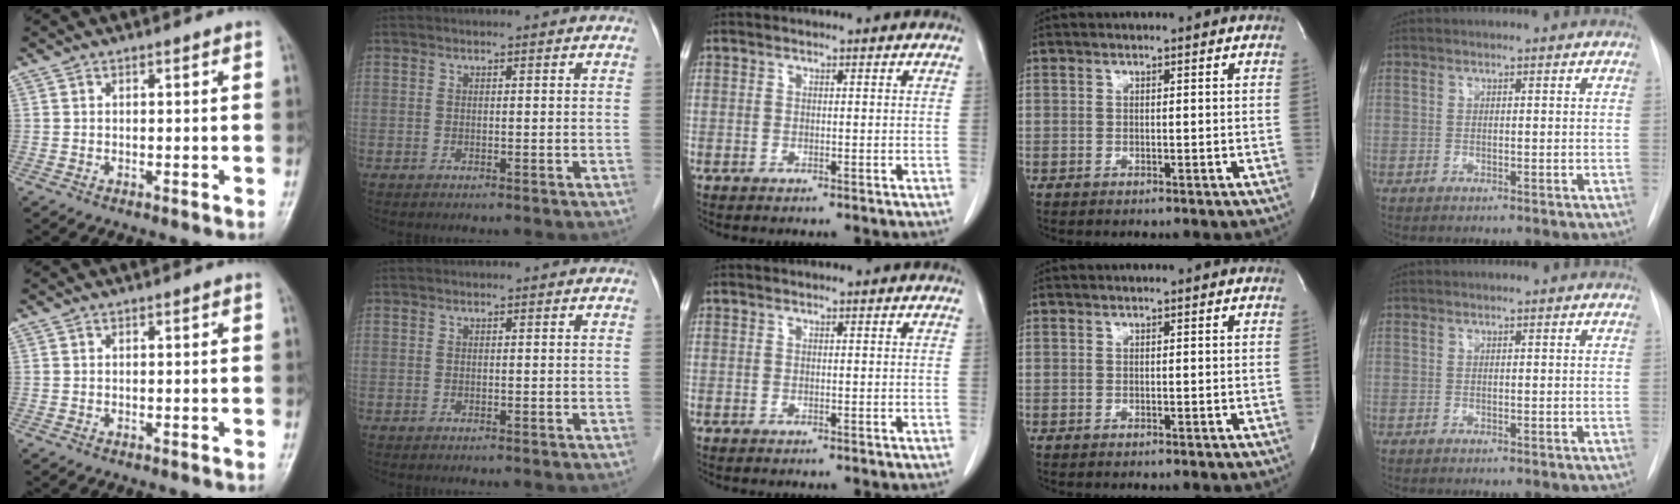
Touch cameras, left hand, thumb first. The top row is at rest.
{}